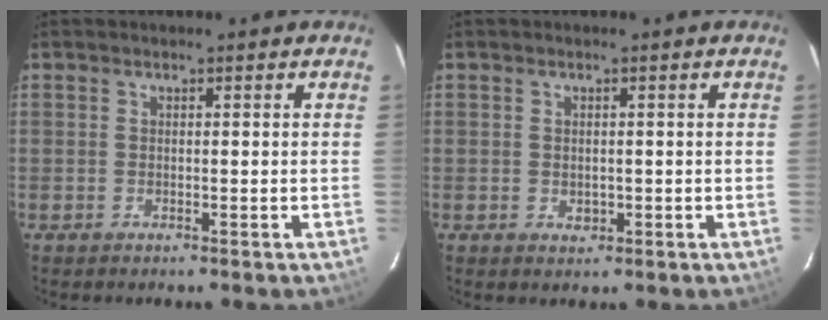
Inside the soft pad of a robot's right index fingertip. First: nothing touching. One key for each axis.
{"total": 1.6, "fx": -0.1, "fy": 1.4, "fz": 0.9, "tx": -0.013, "ty": 0.000, "tz": 0.003}